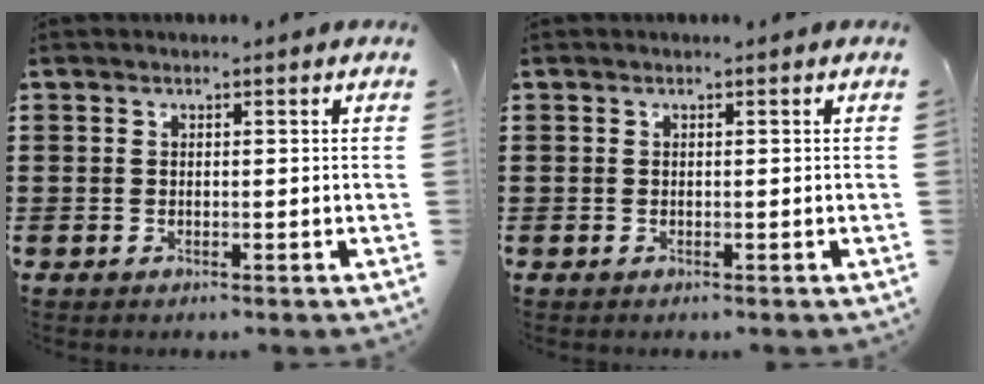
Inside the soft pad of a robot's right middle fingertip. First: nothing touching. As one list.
[{"total": 0.0}]